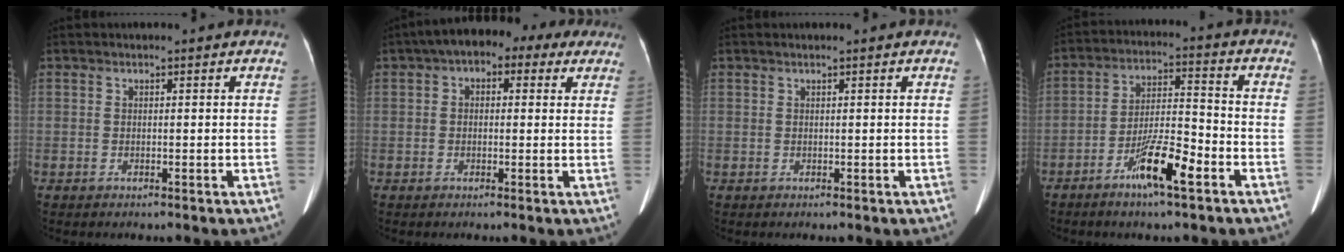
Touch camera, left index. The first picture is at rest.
{"total": 8.4, "force": [4.5, 4.6, 5.3], "torque": [-0.070, 0.047, 0.058]}
{"total": 0.0}
{"total": 9.0, "force": [-5.0, 1.0, 7.3], "torque": [-0.138, -0.002, -0.089]}